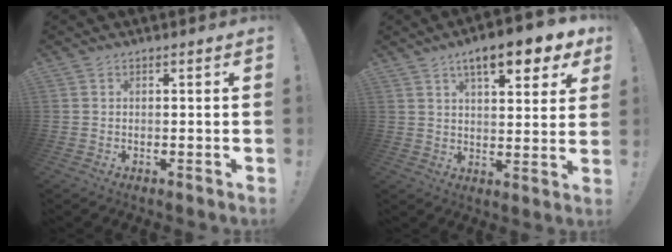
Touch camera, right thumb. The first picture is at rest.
{"total": 11.5, "force": [6.8, 3.3, 8.6], "torque": [-0.119, -0.038, 0.109]}